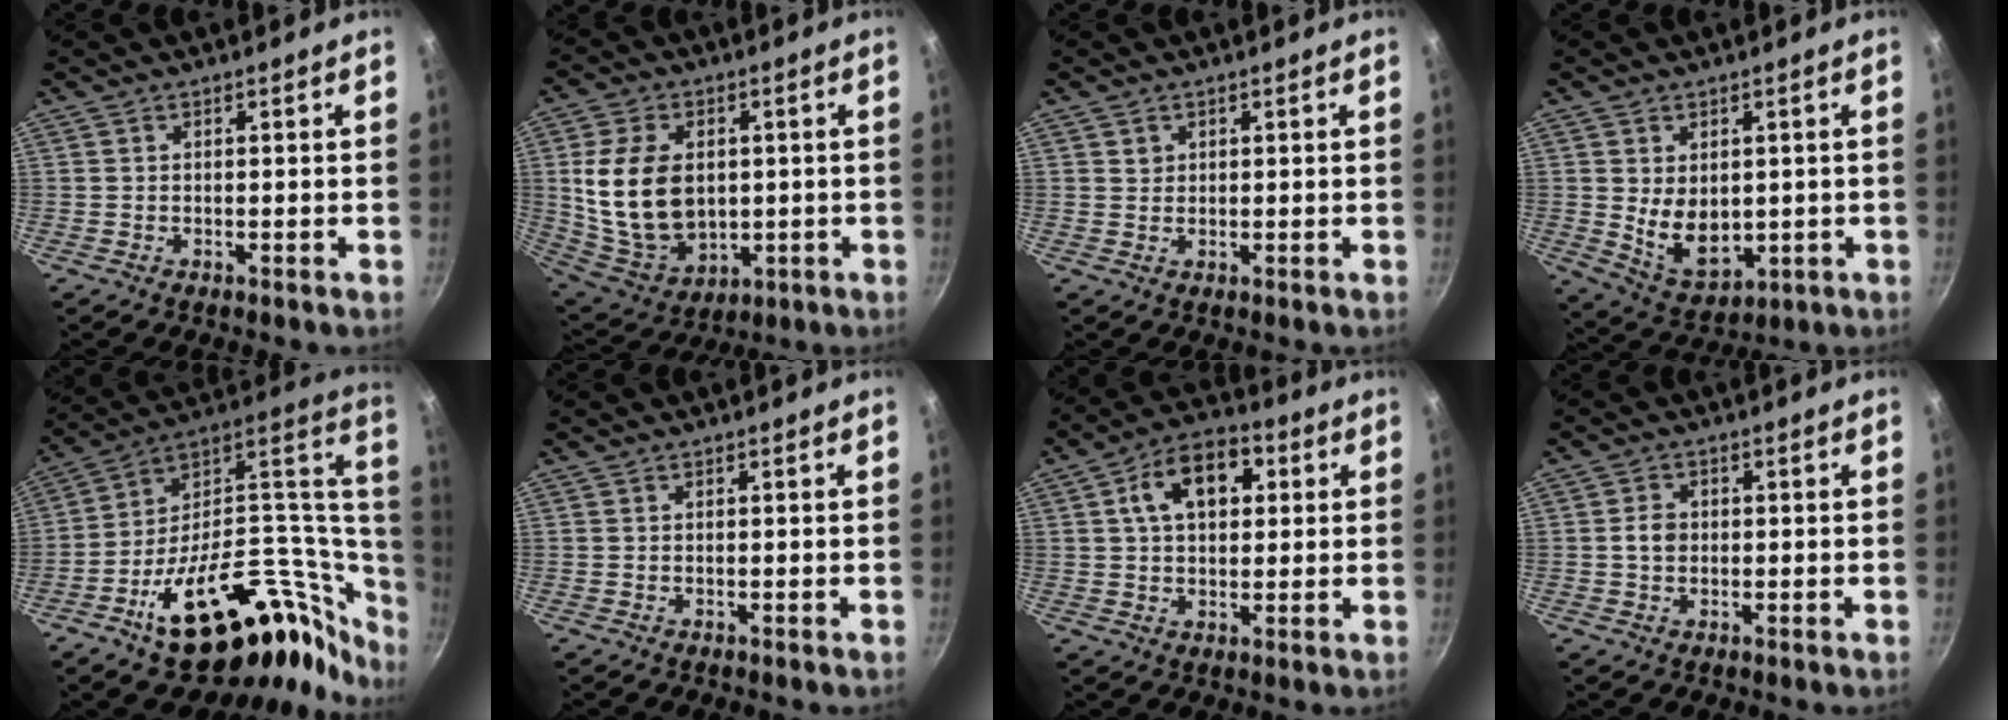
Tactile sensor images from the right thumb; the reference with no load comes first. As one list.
[{"total": 16.8, "force": [1.1, 11.8, 11.9], "torque": [-0.203, -0.010, 0.040]}, {"total": 1.4, "force": [0.7, 1.2, 0.3], "torque": [0.000, 0.002, 0.011]}, {"total": 9.1, "force": [0.4, 6.4, 6.5], "torque": [-0.092, -0.020, 0.032]}, {"total": 37.7, "force": [-8.1, 21.7, 29.8], "torque": [-0.400, 0.062, -0.106]}, {"total": 0.0}, {"total": 12.3, "force": [3.4, 8.0, 8.8], "torque": [-0.108, 0.016, 0.043]}, {"total": 3.1, "force": [0.0, 2.5, 1.8], "torque": [-0.022, 0.008, -0.004]}]